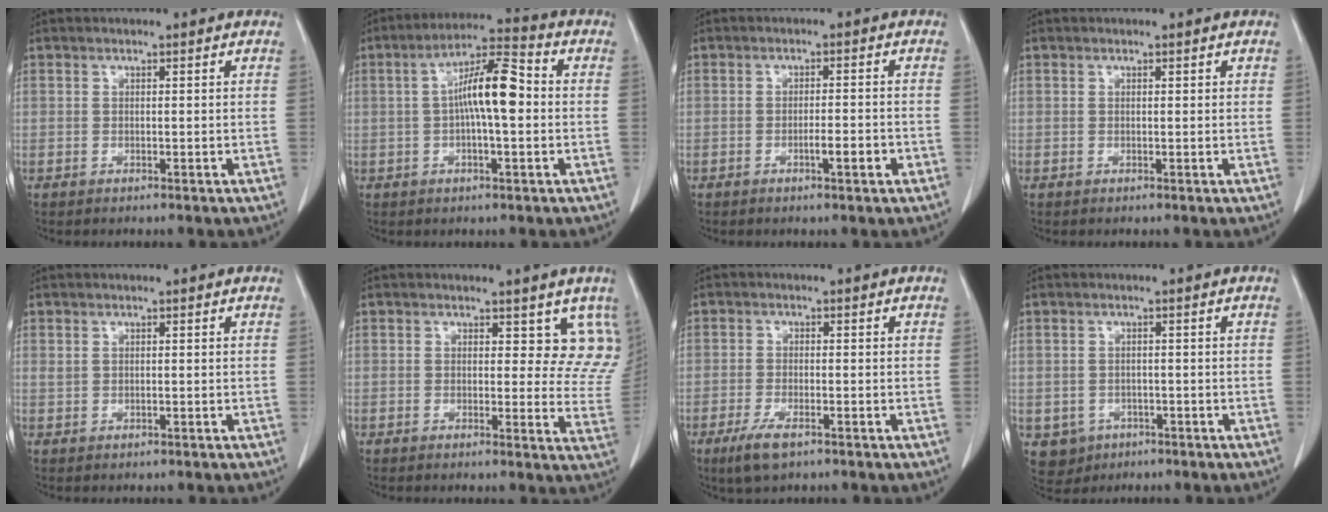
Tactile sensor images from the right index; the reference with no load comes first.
{"total": 9.7, "force": [0.2, 2.0, 9.5], "torque": [-0.173, 0.024, -0.003]}
{"total": 3.2, "force": [-1.3, 0.4, 2.9], "torque": [-0.044, 0.001, -0.019]}
{"total": 0.0}
{"total": 0.7, "force": [0.3, 0.4, 0.5], "torque": [-0.014, 0.003, 0.010]}
{"total": 8.1, "force": [6.2, 4.4, 3.1], "torque": [0.001, -0.020, 0.048]}
{"total": 4.6, "force": [-2.9, 1.1, 3.4], "torque": [-0.076, -0.010, -0.047]}
{"total": 4.2, "force": [-1.8, 3.7, 0.7], "torque": [-0.009, 0.004, -0.020]}